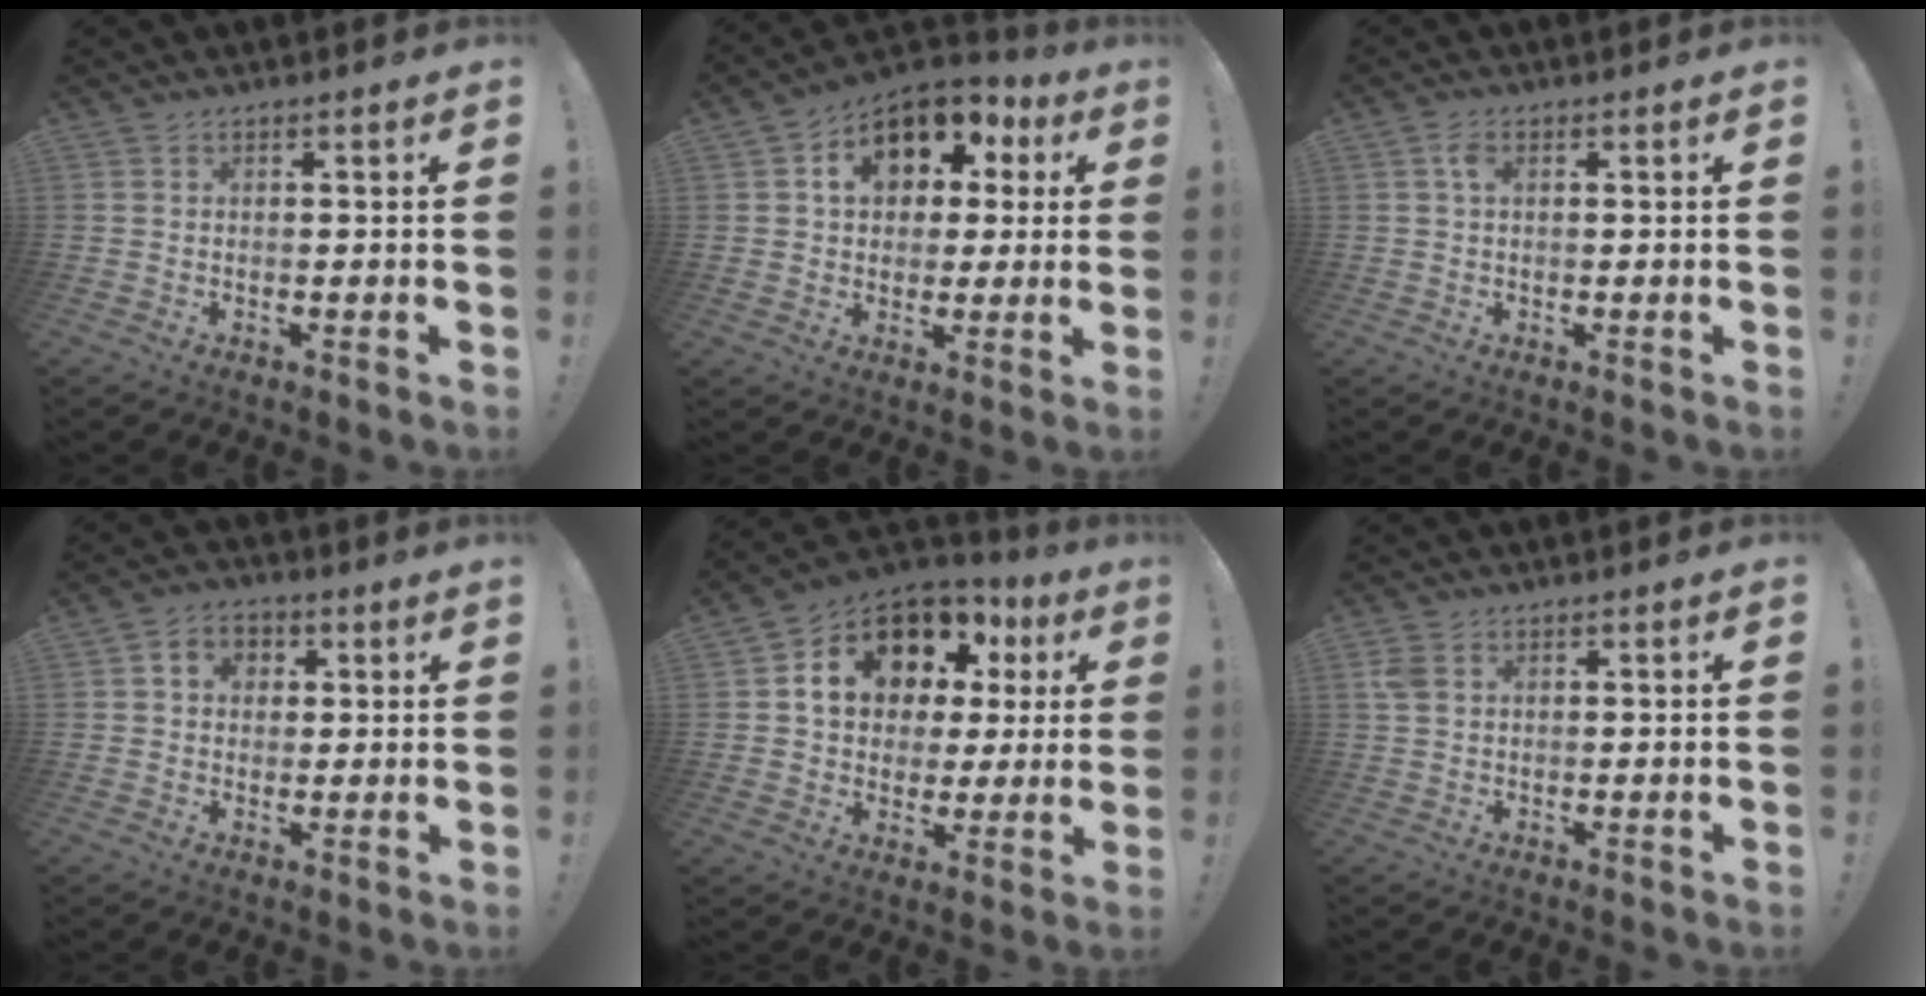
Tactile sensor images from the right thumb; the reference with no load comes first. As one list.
[{"total": 13.4, "force": [5.1, 9.7, 7.6], "torque": [-0.116, -0.018, 0.093]}, {"total": 2.7, "force": [0.8, 1.4, 2.1], "torque": [-0.040, 0.002, 0.012]}, {"total": 5.8, "force": [1.9, 4.6, 3.0], "torque": [-0.043, 0.002, 0.034]}, {"total": 15.6, "force": [7.5, 10.7, 8.7], "torque": [-0.143, -0.043, 0.145]}, {"total": 3.3, "force": [1.3, 2.2, 2.1], "torque": [-0.037, 0.004, 0.026]}]